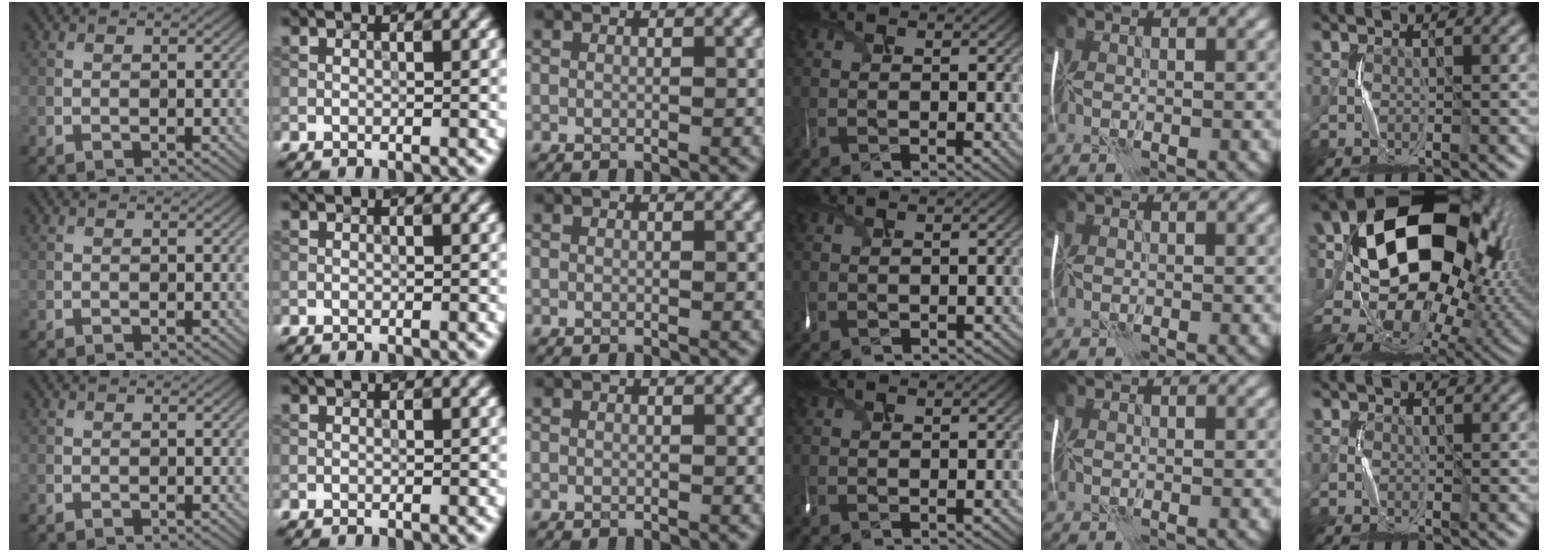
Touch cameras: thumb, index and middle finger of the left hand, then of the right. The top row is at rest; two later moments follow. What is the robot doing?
{"motion": "shake", "object": "plastic piggy bank"}